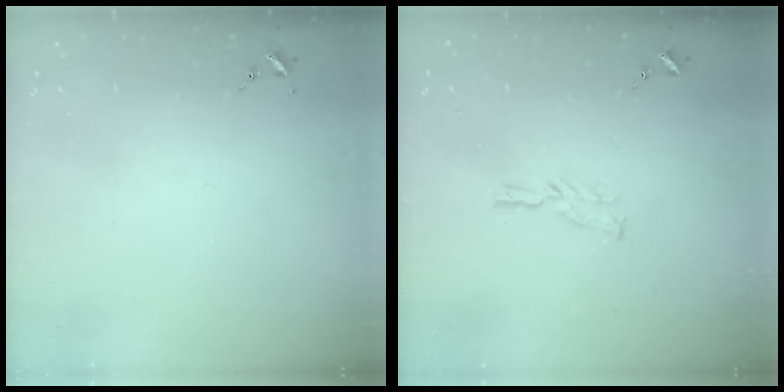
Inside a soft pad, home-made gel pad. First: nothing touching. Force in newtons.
{"total": 5.7, "press": 5.7, "slide": 0.1}